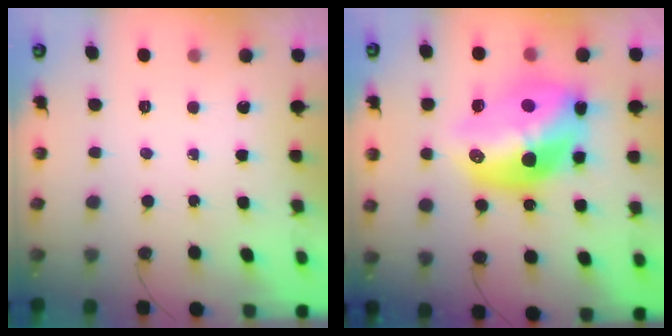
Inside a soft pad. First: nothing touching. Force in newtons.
{"total": 22.0, "press": 21.5, "slide": 5.0}